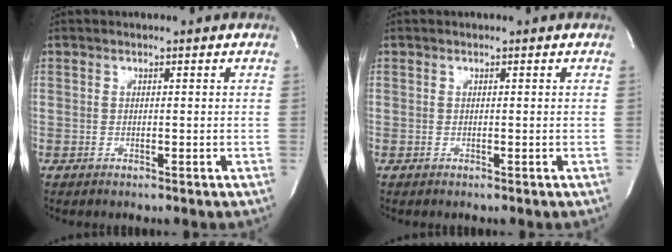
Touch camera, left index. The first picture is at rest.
{"total": 0.0}